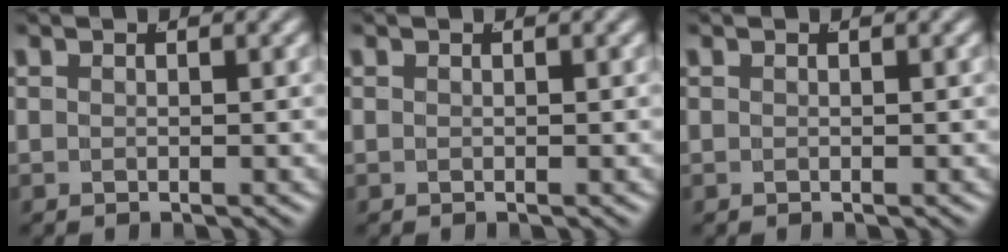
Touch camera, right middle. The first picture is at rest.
{"total": 0.0}
{"total": 0.0}